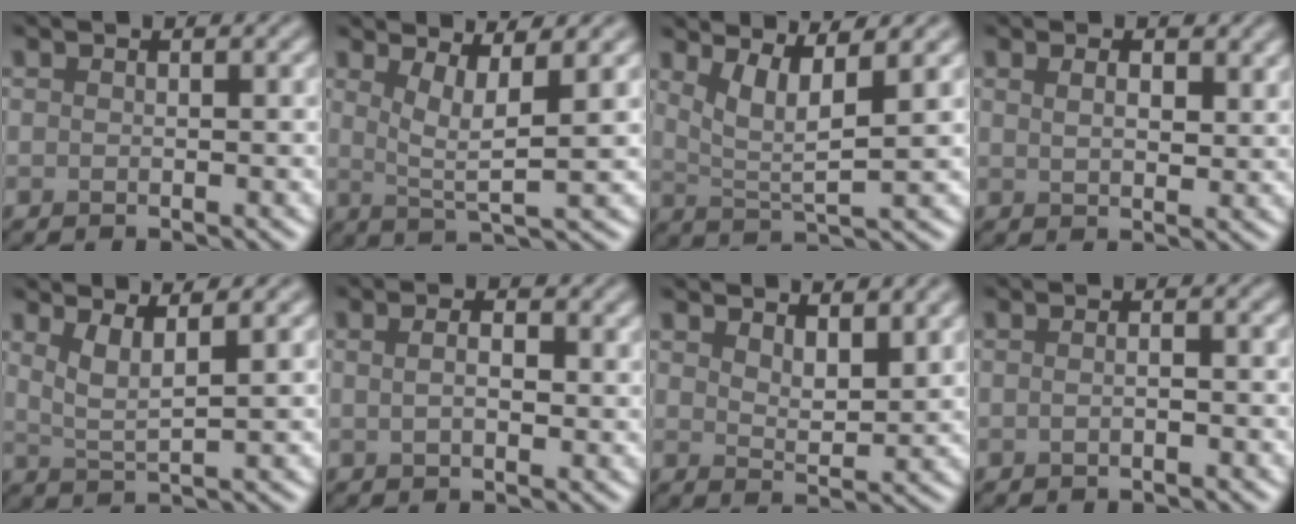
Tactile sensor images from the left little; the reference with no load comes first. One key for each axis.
{"total": 4.1, "fx": 1.6, "fy": 0.8, "fz": 3.7, "tx": -0.065, "ty": -0.008, "tz": 0.033}
{"total": 4.2, "fx": 2.1, "fy": 0.9, "fz": 3.5, "tx": -0.069, "ty": -0.006, "tz": 0.044}
{"total": 2.9, "fx": 1.5, "fy": 1.4, "fz": 2.0, "tx": -0.034, "ty": -0.002, "tz": 0.030}
{"total": 3.0, "fx": 1.7, "fy": 0.7, "fz": 2.4, "tx": -0.044, "ty": -0.006, "tz": 0.036}
{"total": 3.5, "fx": 1.3, "fy": 2.0, "fz": 2.6, "tx": -0.040, "ty": 0.011, "tz": 0.010}
{"total": 3.8, "fx": 2.6, "fy": 1.4, "fz": 2.3, "tx": -0.043, "ty": -0.007, "tz": 0.046}
{"total": 1.5, "fx": 0.1, "fy": 0.7, "fz": 1.4, "tx": -0.008, "ty": -0.003, "tz": -0.014}